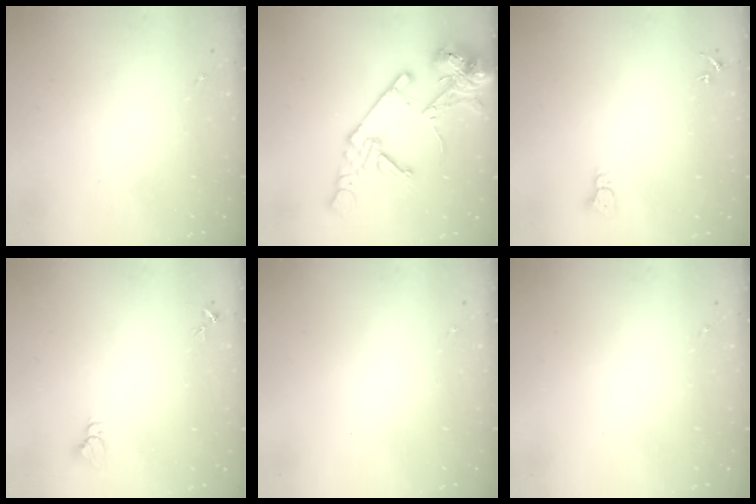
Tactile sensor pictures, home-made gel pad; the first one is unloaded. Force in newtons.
{"total": 18.1, "press": 17.9, "slide": 2.8}
{"total": 2.3, "press": 2.3, "slide": 0.2}
{"total": 2.7, "press": 2.7, "slide": 0.1}
{"total": 0.0}
{"total": 0.0}